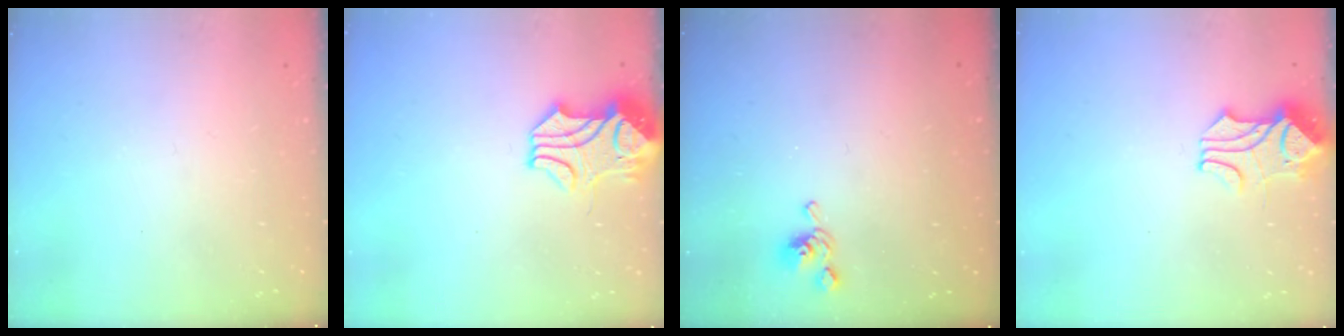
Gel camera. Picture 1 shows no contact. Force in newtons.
{"total": 3.8, "press": 3.6, "slide": 1.0}
{"total": 4.9, "press": 4.9, "slide": 0.3}
{"total": 1.9, "press": 1.5, "slide": 1.1}